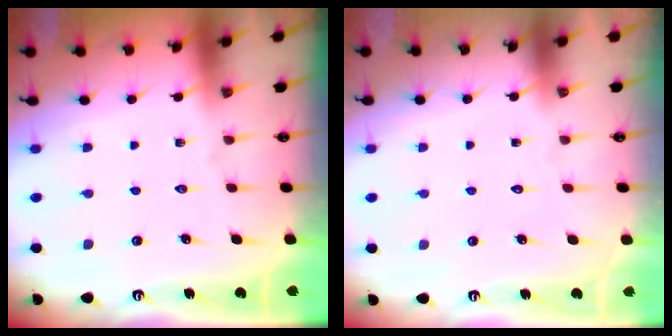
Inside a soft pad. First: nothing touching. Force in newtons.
{"total": 1.5, "press": 1.5, "slide": 0.0}